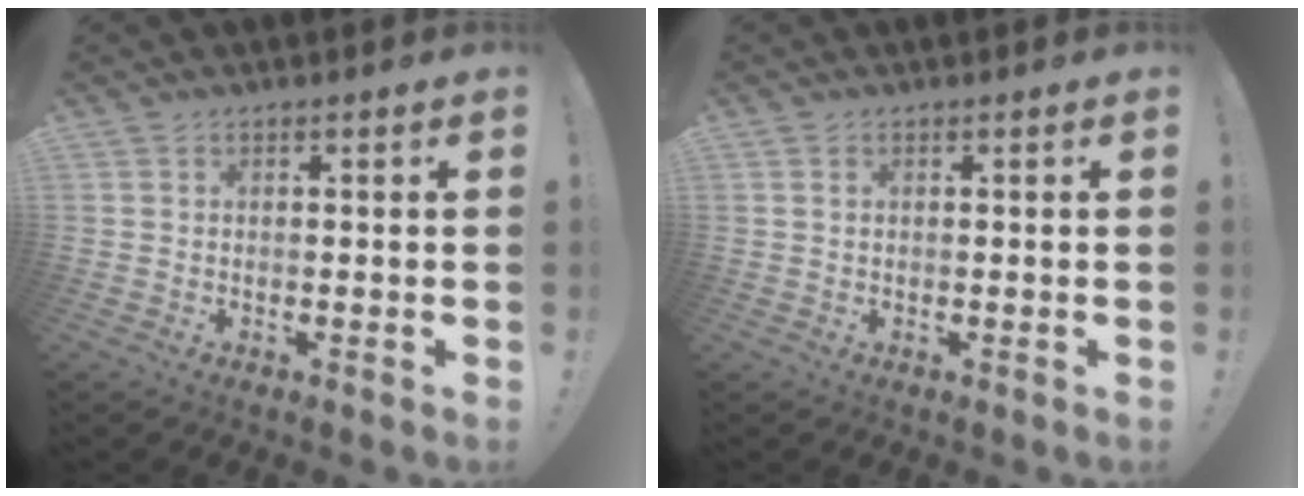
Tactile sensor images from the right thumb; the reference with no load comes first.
{"total": 0.9, "force": [0.4, 0.6, 0.5], "torque": [-0.017, 0.004, 0.009]}